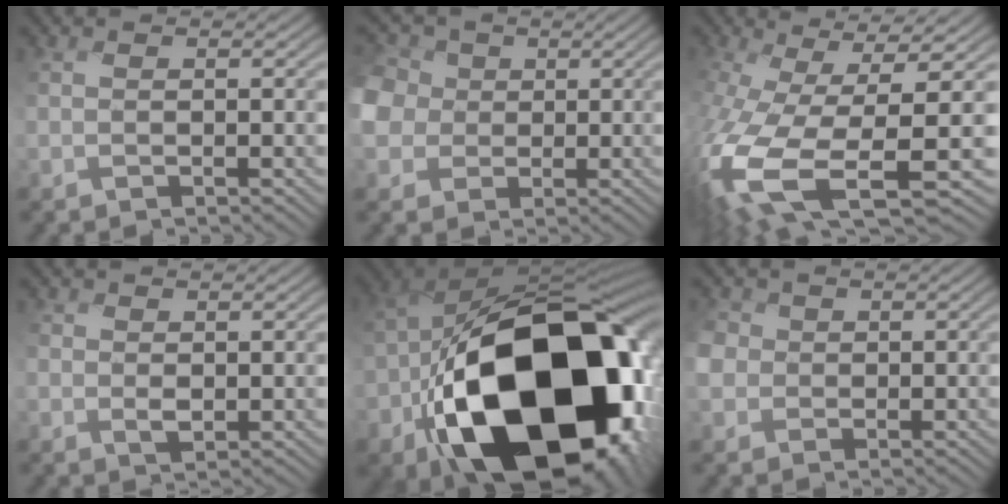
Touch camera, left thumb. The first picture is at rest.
{"total": 8.5, "force": [0.4, 7.6, 3.8], "torque": [-0.140, -0.009, -0.012]}
{"total": 14.1, "force": [-4.3, 4.0, 12.8], "torque": [-0.328, -0.046, -0.052]}
{"total": 0.8, "force": [0.4, 0.6, 0.5], "torque": [-0.013, -0.002, 0.004]}
{"total": 21.5, "force": [-6.5, 14.2, 14.7], "torque": [-0.284, -0.076, -0.058]}
{"total": 4.5, "force": [-0.3, 4.2, 1.5], "torque": [-0.059, -0.004, -0.023]}